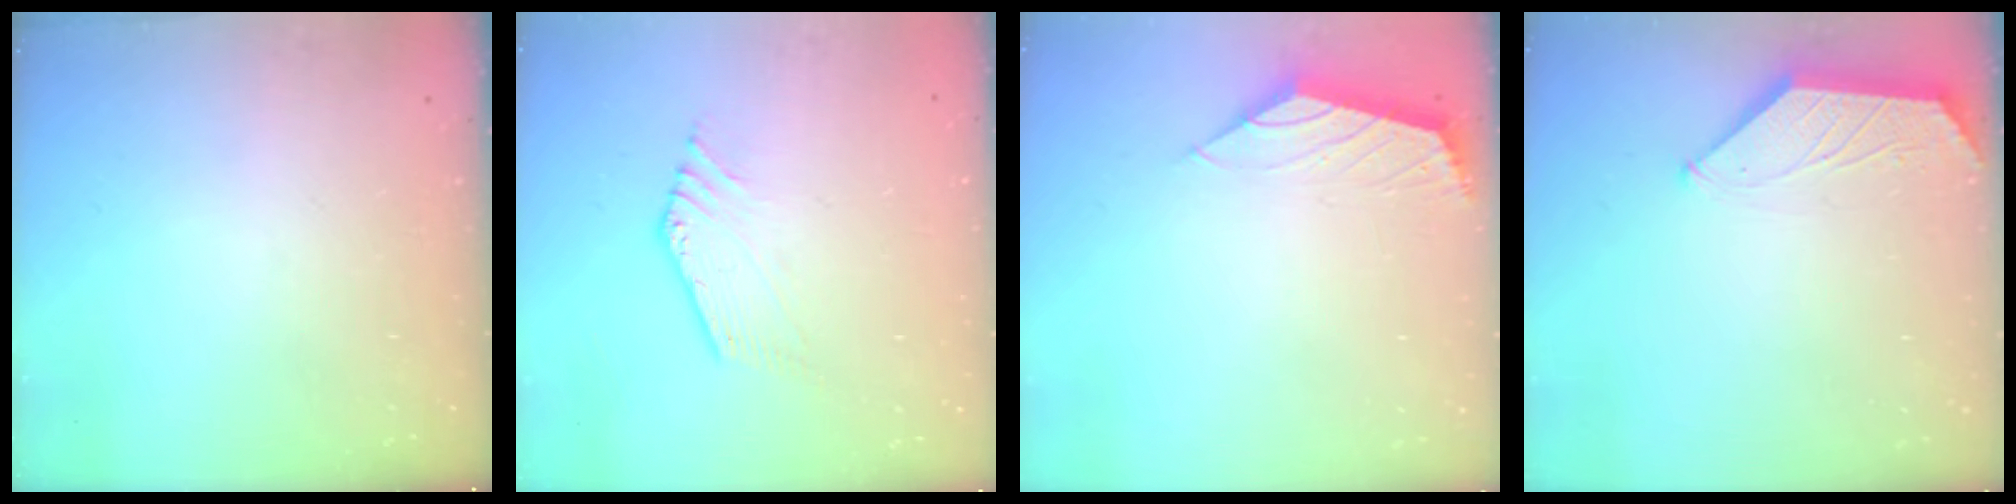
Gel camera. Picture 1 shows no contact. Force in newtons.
{"total": 2.7, "press": 2.6, "slide": 0.5}
{"total": 1.6, "press": 1.5, "slide": 0.5}
{"total": 1.6, "press": 1.6, "slide": 0.3}